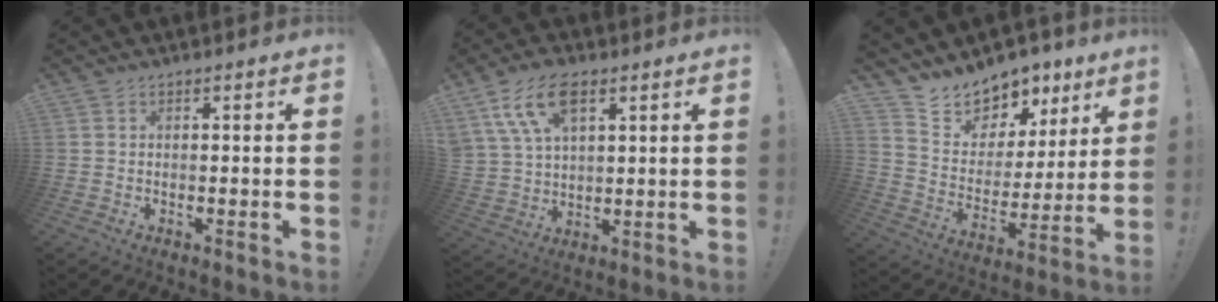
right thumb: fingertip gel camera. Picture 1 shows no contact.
{"total": 12.1, "force": [6.5, 6.7, 7.8], "torque": [-0.157, -0.012, 0.124]}
{"total": 11.4, "force": [9.9, 5.6, 0.8], "torque": [-0.033, -0.088, 0.184]}